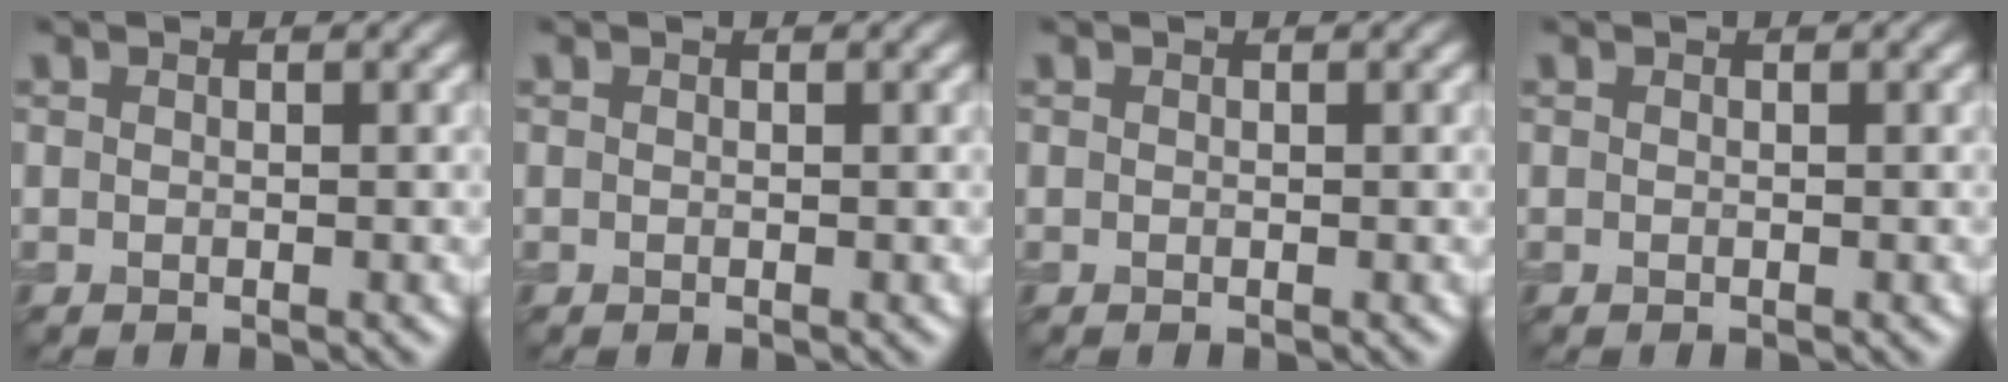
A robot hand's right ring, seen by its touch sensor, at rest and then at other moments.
{"total": 0.0}
{"total": 0.0}
{"total": 0.0}